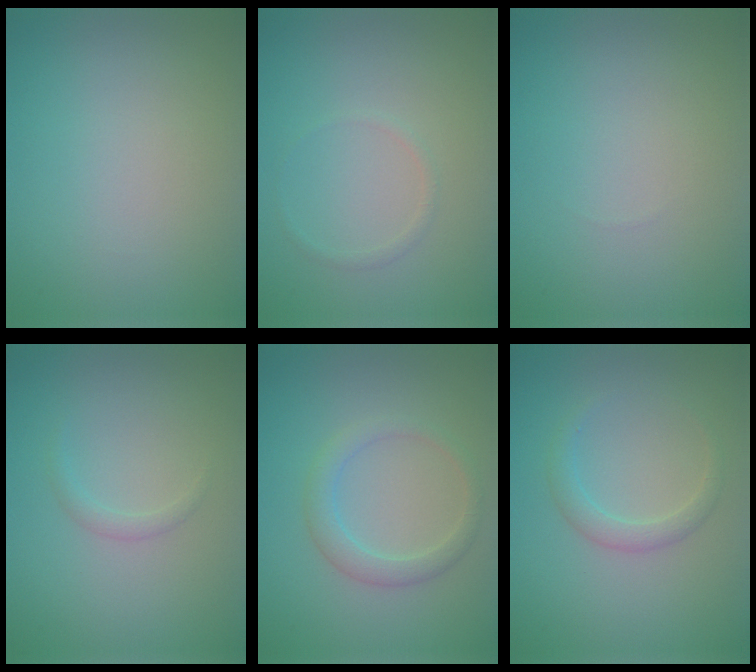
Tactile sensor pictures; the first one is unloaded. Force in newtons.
{"total": 0.7, "press": 0.7, "slide": 0.0}
{"total": 0.0}
{"total": 0.9, "press": 0.9, "slide": 0.0}
{"total": 2.3, "press": 2.3, "slide": 0.1}
{"total": 1.7, "press": 1.7, "slide": 0.2}